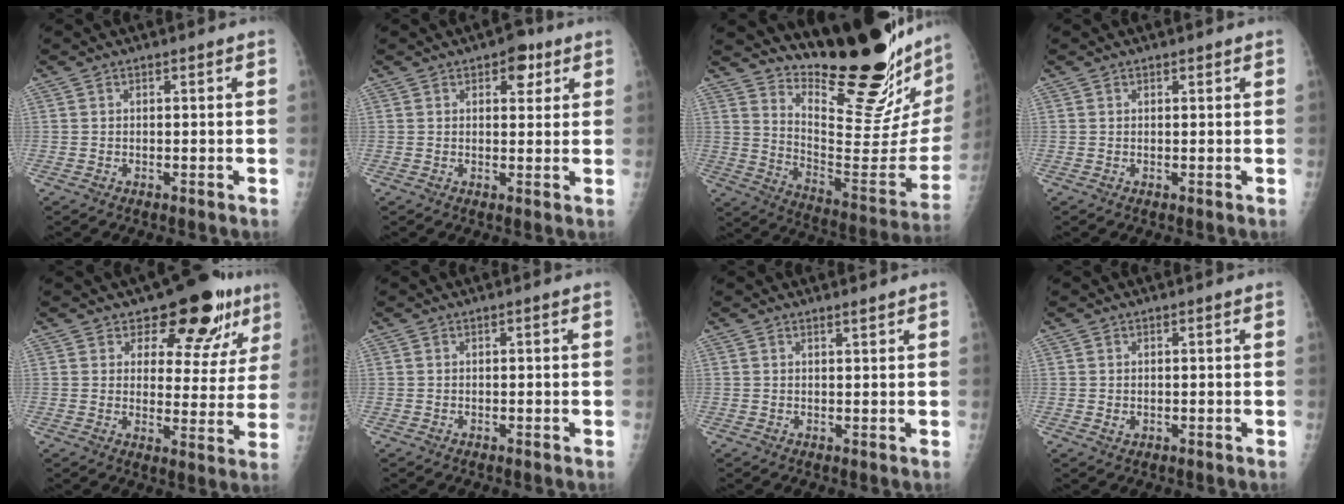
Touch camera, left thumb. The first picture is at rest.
{"total": 4.6, "force": [2.4, 2.7, 2.8], "torque": [-0.011, -0.006, 0.025]}
{"total": 28.7, "force": [22.6, 5.0, 17.0], "torque": [-0.228, -0.186, 0.325]}
{"total": 0.6, "force": [0.5, 0.3, 0.1], "torque": [0.001, -0.003, 0.005]}
{"total": 13.2, "force": [9.0, 7.1, 6.5], "torque": [-0.029, -0.054, 0.113]}
{"total": 0.0}
{"total": 1.0, "force": [0.9, 0.1, 0.4], "torque": [-0.004, -0.008, 0.016]}
{"total": 1.0, "force": [0.1, 0.9, 0.5], "torque": [-0.007, -0.001, 0.005]}